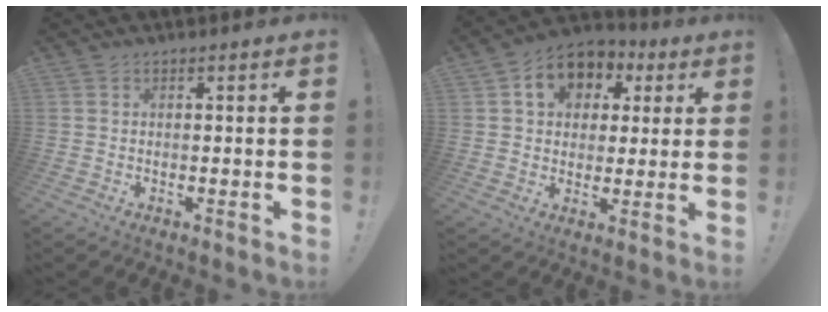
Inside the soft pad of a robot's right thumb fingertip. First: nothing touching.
{"total": 11.4, "force": [4.1, 9.1, 5.4], "torque": [-0.071, -0.009, 0.080]}